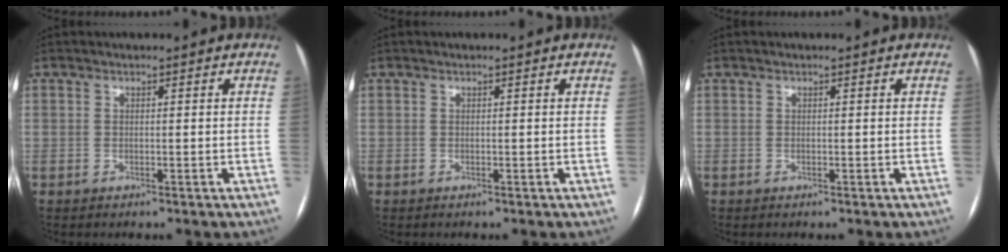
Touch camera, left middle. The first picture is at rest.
{"total": 0.0}
{"total": 0.0}